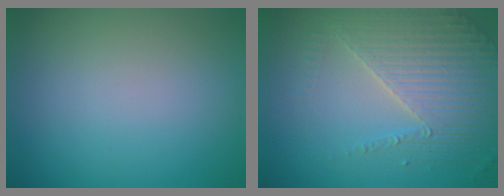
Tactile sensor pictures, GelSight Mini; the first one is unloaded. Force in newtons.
{"total": 4.0, "press": 3.8, "slide": 1.2}